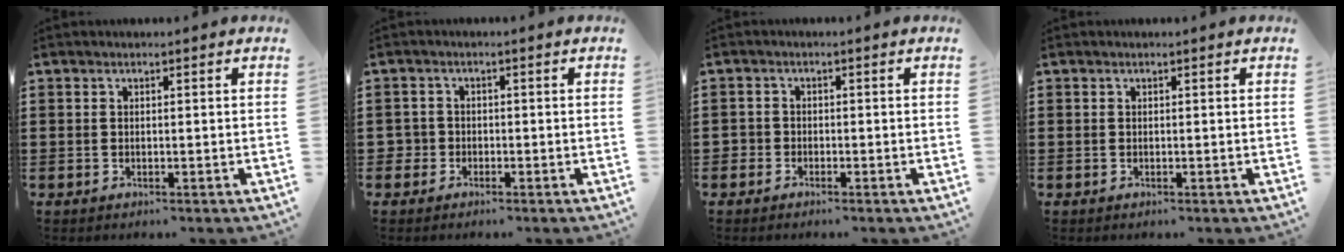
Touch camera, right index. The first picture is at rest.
{"total": 2.0, "force": [-1.1, 1.6, 0.2], "torque": [-0.020, -0.002, -0.029]}
{"total": 1.4, "force": [-1.2, 0.7, 0.0], "torque": [-0.005, 0.001, -0.027]}
{"total": 0.0}